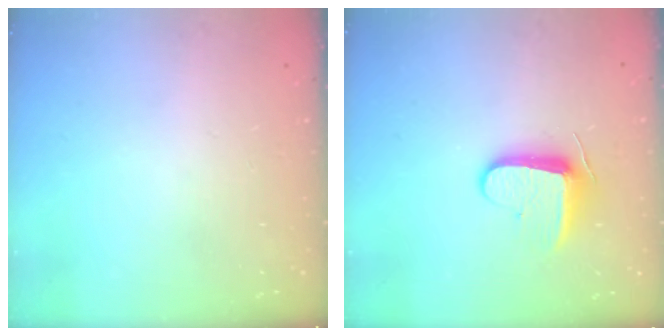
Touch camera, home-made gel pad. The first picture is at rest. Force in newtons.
{"total": 9.3, "press": 9.3, "slide": 0.6}